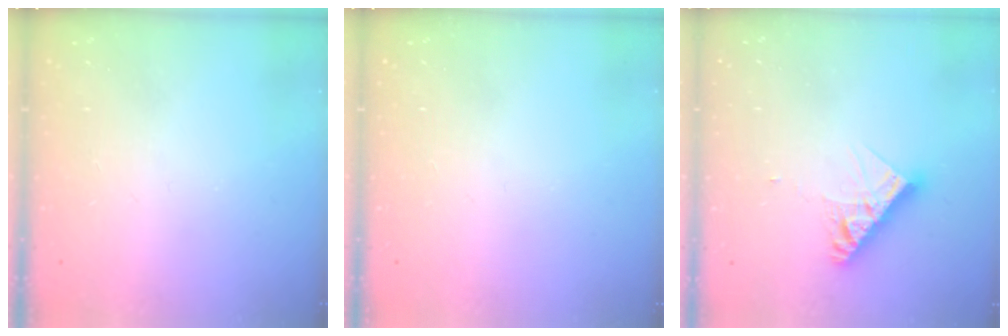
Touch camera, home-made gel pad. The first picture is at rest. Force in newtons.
{"total": 0.0}
{"total": 10.2, "press": 10.2, "slide": 0.7}